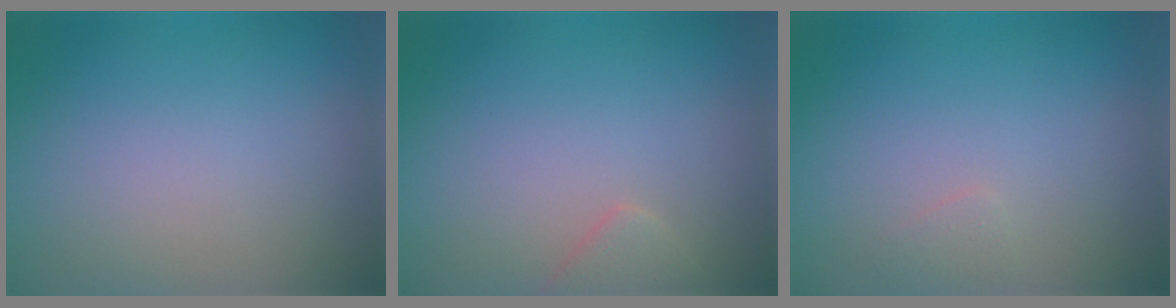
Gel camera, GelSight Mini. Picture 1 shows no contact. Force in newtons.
{"total": 1.6, "press": 1.6, "slide": 0.1}
{"total": 0.7, "press": 0.7, "slide": 0.0}